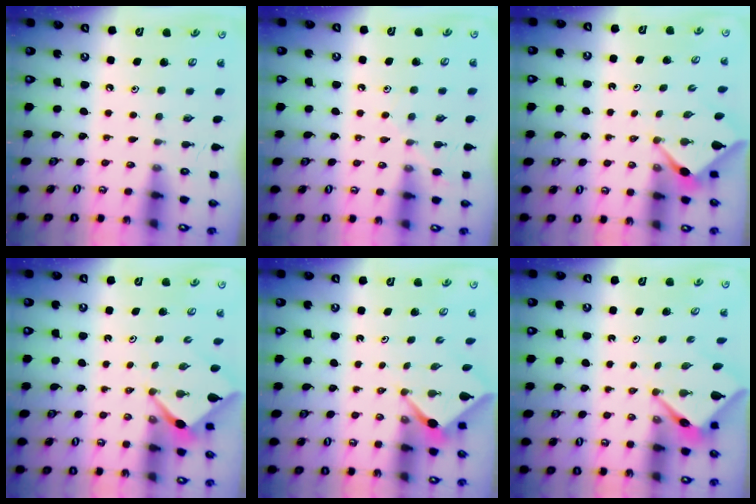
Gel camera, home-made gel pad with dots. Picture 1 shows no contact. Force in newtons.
{"total": 6.7, "press": 6.7, "slide": 0.8}
{"total": 3.1, "press": 3.1, "slide": 0.4}
{"total": 2.4, "press": 2.4, "slide": 0.2}
{"total": 2.5, "press": 2.5, "slide": 0.1}
{"total": 4.0, "press": 3.9, "slide": 0.2}